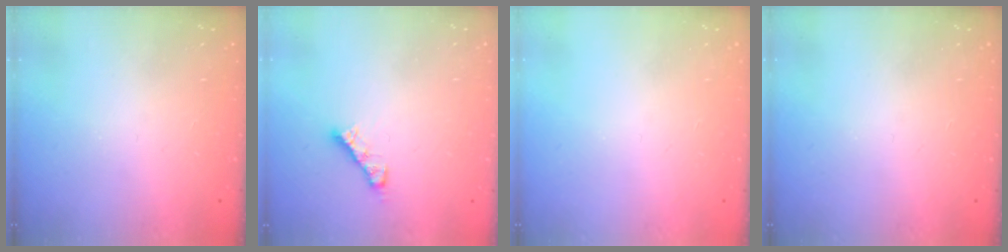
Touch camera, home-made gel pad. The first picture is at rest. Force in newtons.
{"total": 4.8, "press": 4.8, "slide": 0.3}
{"total": 0.0}
{"total": 0.0}